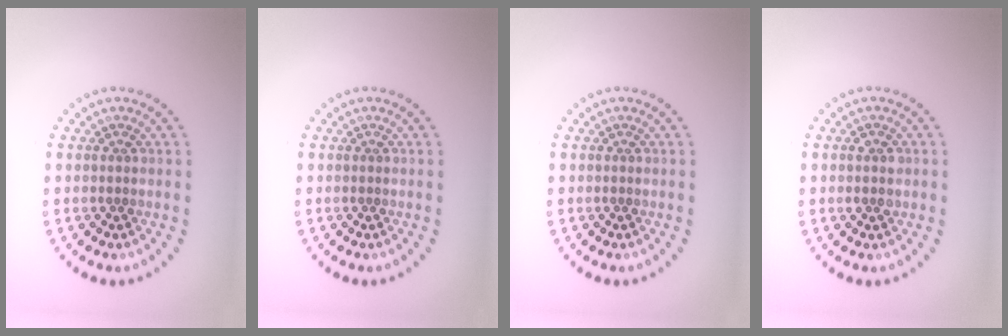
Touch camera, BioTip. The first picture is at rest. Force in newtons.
{"total": 0.0}
{"total": 0.0}
{"total": 1.2, "press": 1.2, "slide": 0.1}